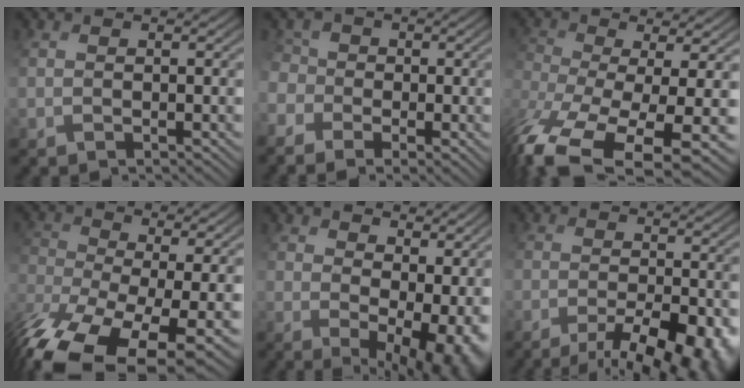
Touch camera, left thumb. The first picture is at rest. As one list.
[{"total": 5.8, "force": [-2.6, 4.4, 2.8], "torque": [-0.081, -0.009, -0.050]}, {"total": 15.1, "force": [-7.8, 5.8, 11.6], "torque": [-0.304, -0.046, -0.106]}, {"total": 16.9, "force": [-9.5, 7.8, 11.7], "torque": [-0.297, -0.051, -0.142]}, {"total": 12.6, "force": [2.0, 7.8, 9.7], "torque": [-0.135, -0.034, 0.074]}, {"total": 9.2, "force": [-6.0, 2.9, 6.4], "torque": [-0.099, -0.016, -0.077]}]